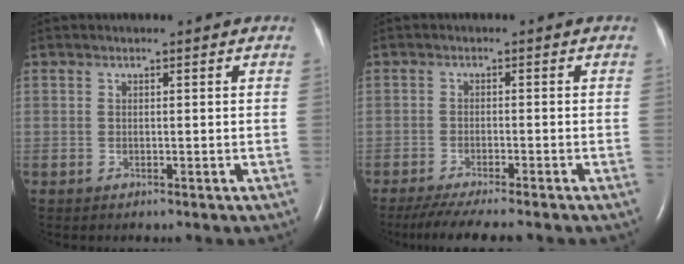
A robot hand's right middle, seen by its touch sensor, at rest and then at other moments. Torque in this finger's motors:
{"motor_torque": [0.66, -0.62, 0.11, 0.03]}